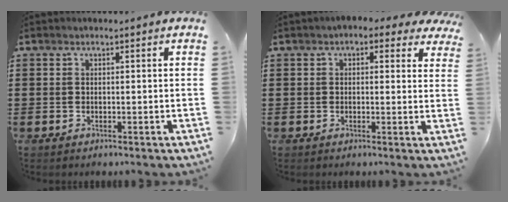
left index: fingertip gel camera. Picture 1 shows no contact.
{"total": 2.4, "force": [1.5, 1.2, 1.4], "torque": [-0.026, 0.003, 0.023]}